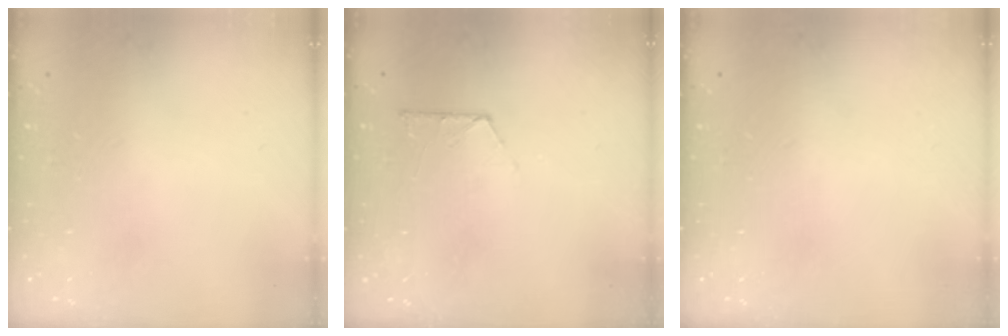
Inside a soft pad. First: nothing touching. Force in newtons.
{"total": 4.4, "press": 4.4, "slide": 0.5}
{"total": 0.0}